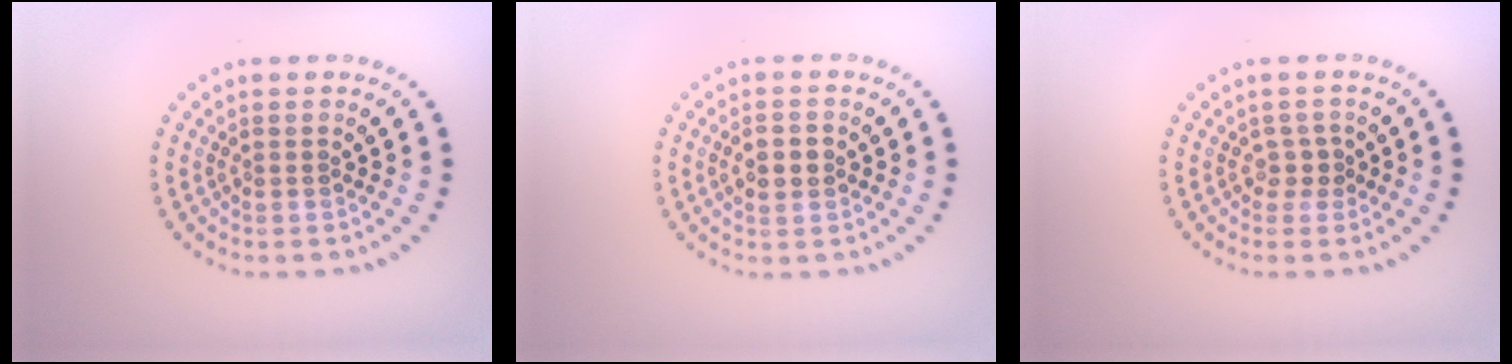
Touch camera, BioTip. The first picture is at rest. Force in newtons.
{"total": 2.6, "press": 2.6, "slide": 0.2}
{"total": 1.3, "press": 0.9, "slide": 0.9}